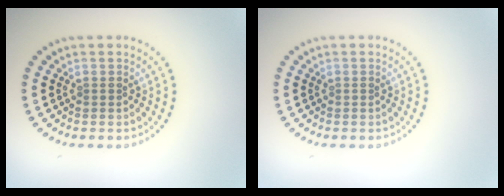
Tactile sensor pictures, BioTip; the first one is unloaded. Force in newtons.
{"total": 0.0}